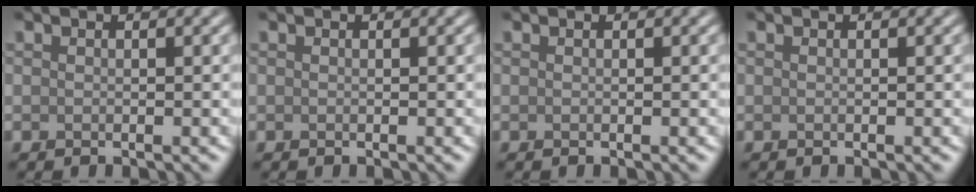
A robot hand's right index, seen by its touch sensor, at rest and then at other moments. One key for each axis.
{"total": 0.0}
{"total": 0.0}
{"total": 0.0}